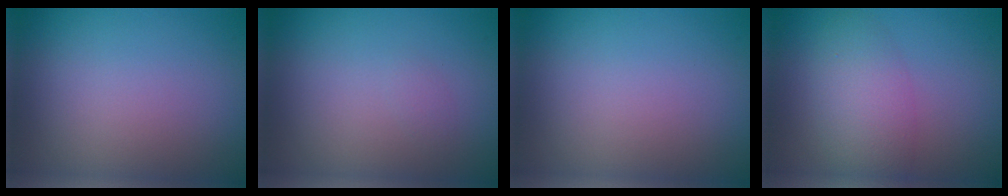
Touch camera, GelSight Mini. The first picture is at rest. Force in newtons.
{"total": 0.6, "press": 0.6, "slide": 0.1}
{"total": 0.0}
{"total": 4.3, "press": 4.3, "slide": 0.2}